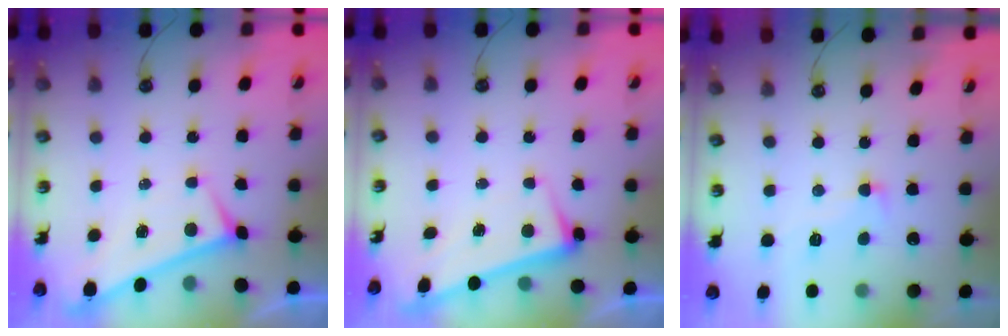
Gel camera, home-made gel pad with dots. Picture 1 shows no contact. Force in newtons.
{"total": 2.6, "press": 2.5, "slide": 0.7}
{"total": 1.8, "press": 1.6, "slide": 0.8}